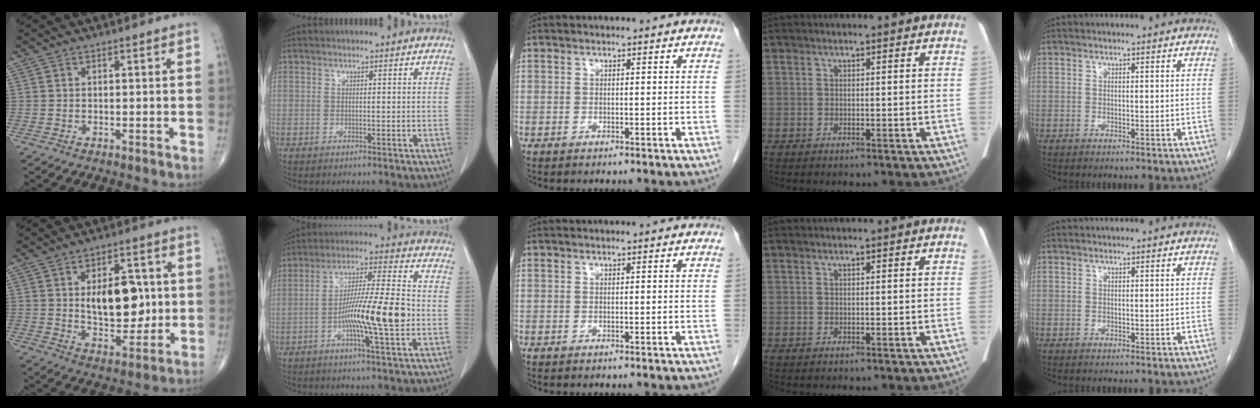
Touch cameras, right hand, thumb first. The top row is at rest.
{"thumb": {"total": 13.0, "force": [1.5, 7.3, 10.6], "torque": [-0.119, -0.013, 0.032]}, "index": {"total": 12.8, "force": [-3.0, 0.4, 12.4], "torque": [-0.220, 0.000, -0.056]}}